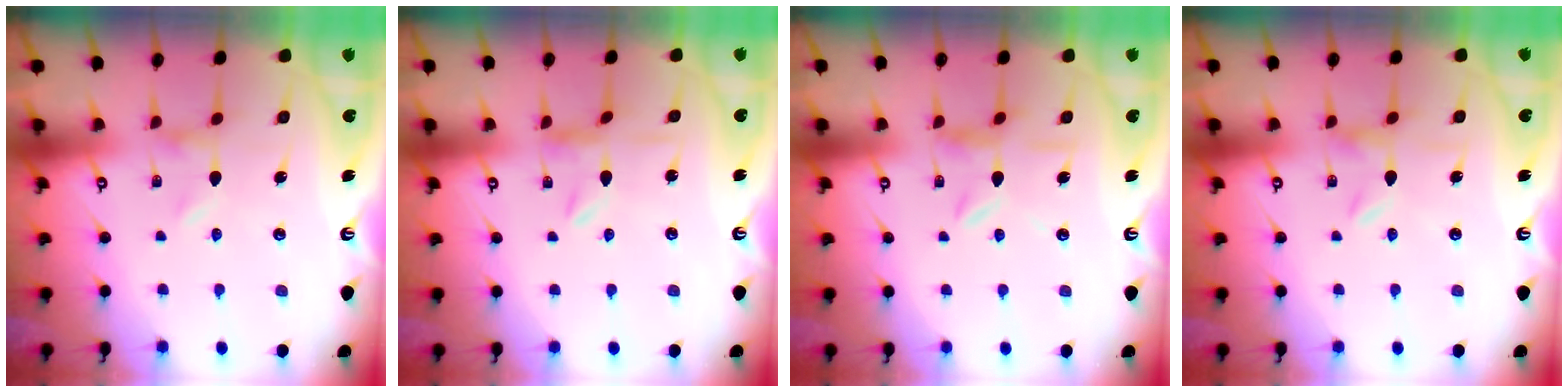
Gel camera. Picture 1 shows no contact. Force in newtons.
{"total": 0.0}
{"total": 7.6, "press": 7.6, "slide": 0.8}
{"total": 0.8, "press": 0.8, "slide": 0.3}